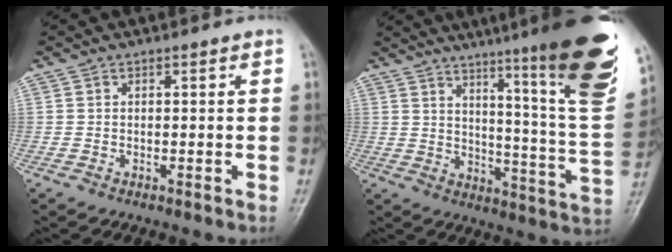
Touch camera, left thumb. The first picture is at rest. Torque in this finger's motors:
{"motor_torque": [3.15, 1.68, 1.66, -1.11, 0.34]}